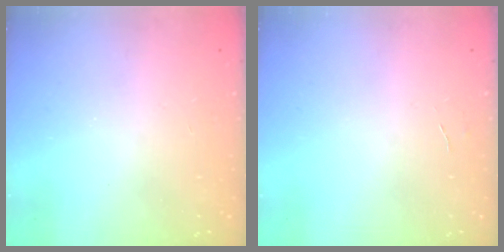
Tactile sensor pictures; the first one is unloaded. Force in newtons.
{"total": 3.7, "press": 3.7, "slide": 0.4}